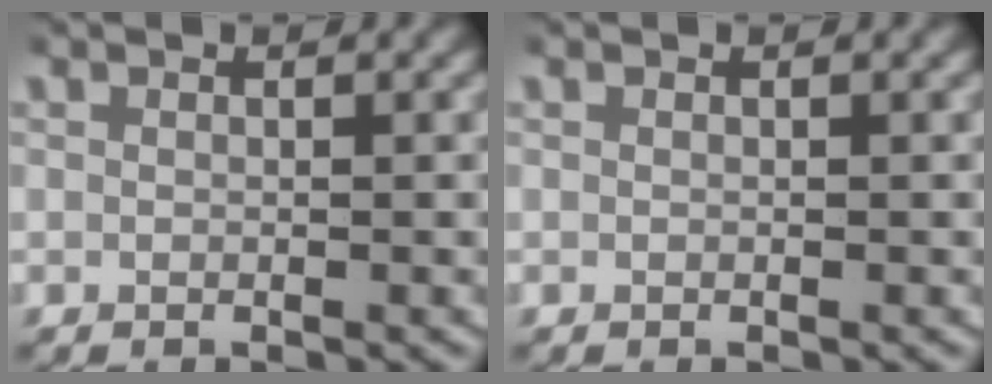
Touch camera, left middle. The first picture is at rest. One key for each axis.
{"total": 0.0}